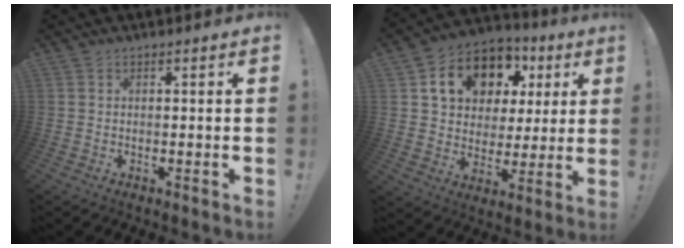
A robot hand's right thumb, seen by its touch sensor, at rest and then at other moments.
{"total": 16.2, "force": [8.3, 11.3, 8.0], "torque": [-0.130, -0.037, 0.163]}